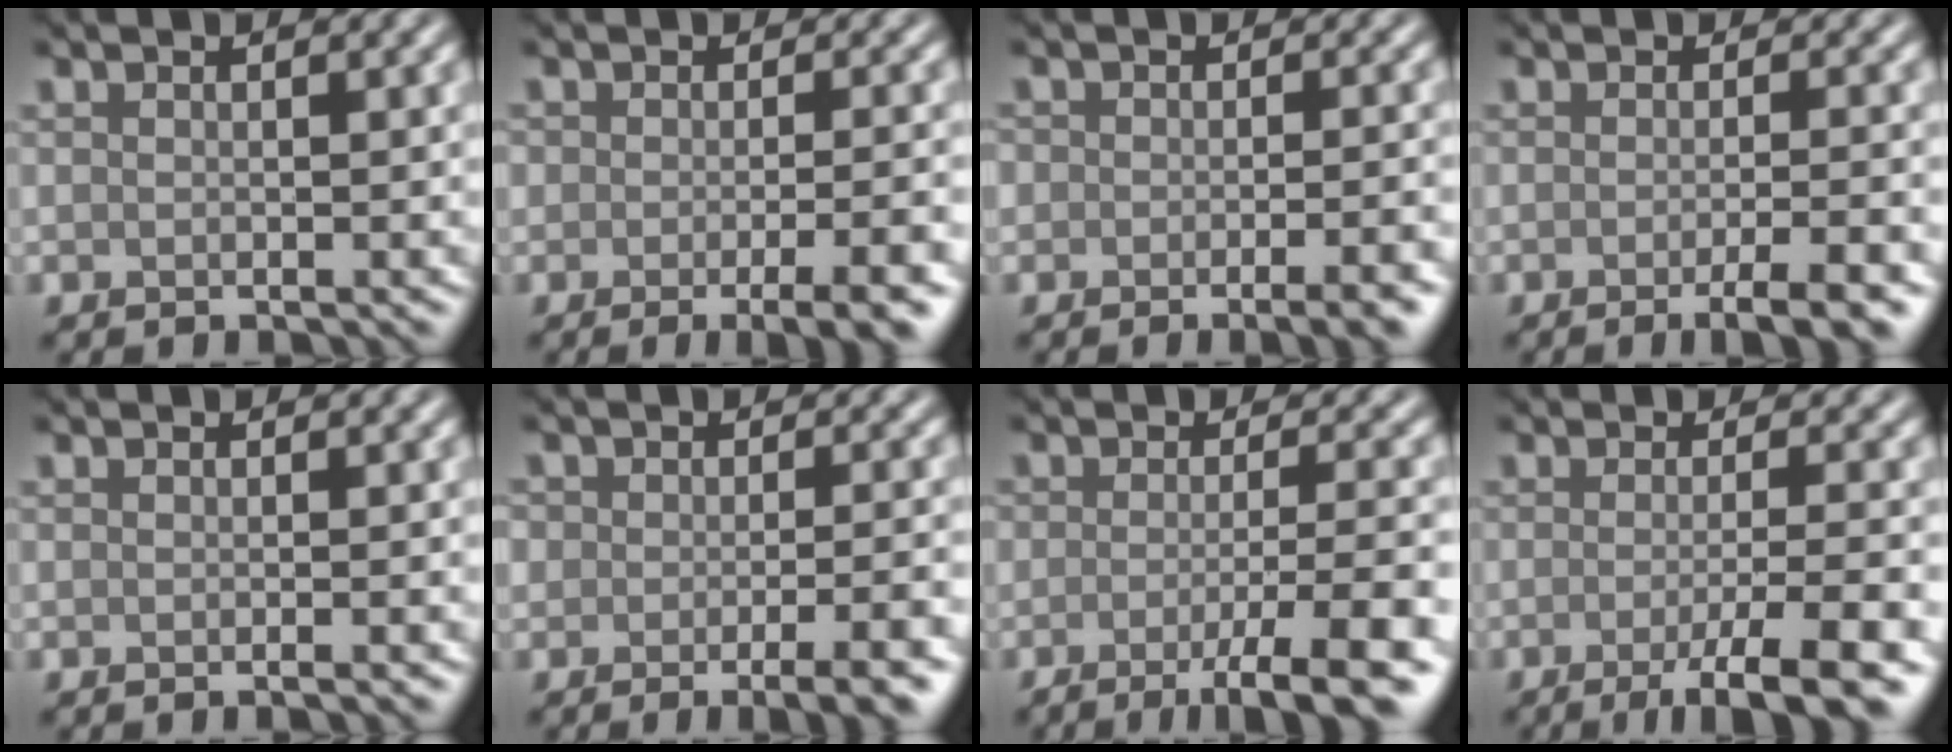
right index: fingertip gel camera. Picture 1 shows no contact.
{"total": 4.9, "force": [-2.4, 1.3, 4.1], "torque": [-0.051, -0.007, -0.023]}
{"total": 4.1, "force": [-2.4, 1.5, 2.9], "torque": [-0.027, 0.006, -0.022]}
{"total": 4.3, "force": [-2.0, 0.9, 3.7], "torque": [-0.045, -0.004, -0.032]}
{"total": 0.8, "force": [-0.3, 0.1, 0.7], "torque": [-0.005, 0.000, -0.006]}
{"total": 5.5, "force": [-2.7, 2.1, 4.3], "torque": [-0.045, -0.001, -0.028]}
{"total": 6.5, "force": [-3.3, 1.1, 5.5], "torque": [-0.079, -0.005, -0.051]}
{"total": 6.4, "force": [-2.8, 1.1, 5.6], "torque": [-0.075, -0.005, -0.046]}